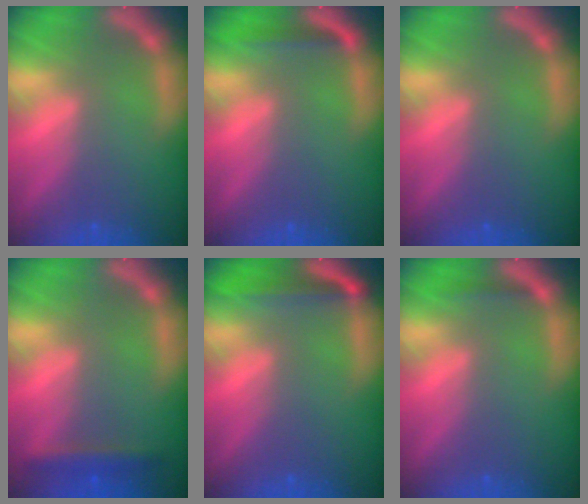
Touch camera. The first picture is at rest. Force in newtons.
{"total": 1.9}
{"total": 0.0}
{"total": 2.4}
{"total": 4.0}
{"total": 0.9}